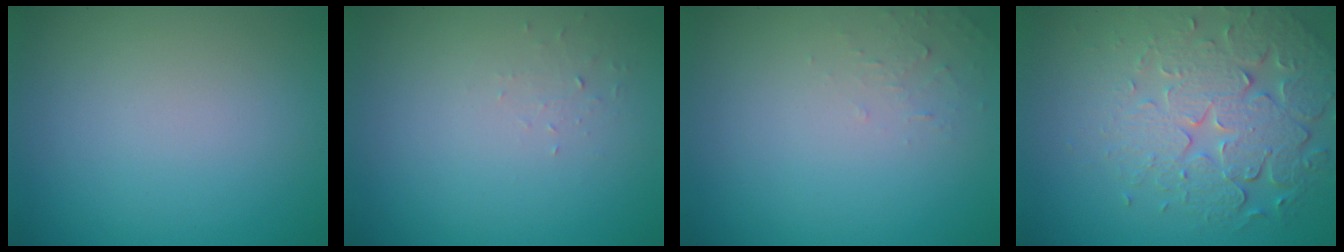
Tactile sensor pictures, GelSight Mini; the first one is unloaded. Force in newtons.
{"total": 0.6, "press": 0.3, "slide": 0.6}
{"total": 0.9, "press": 0.9, "slide": 0.1}
{"total": 6.9, "press": 5.2, "slide": 4.6}